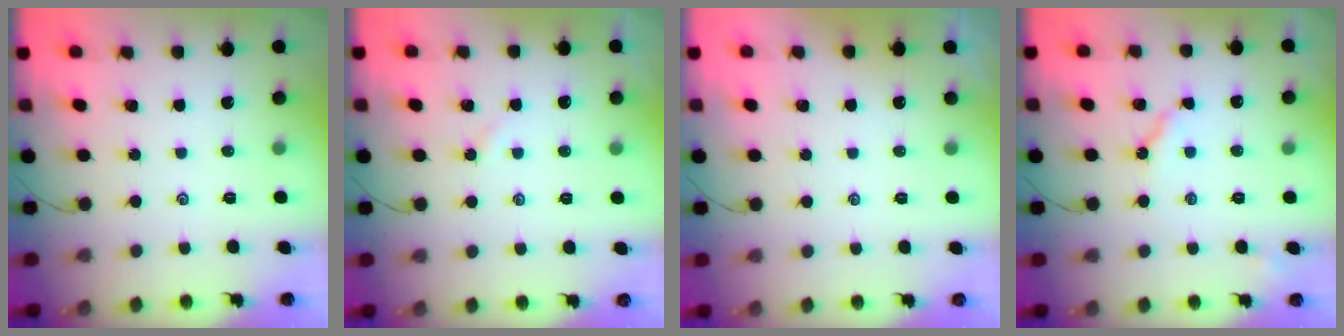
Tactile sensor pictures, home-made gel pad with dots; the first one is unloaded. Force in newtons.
{"total": 2.2, "press": 2.2, "slide": 0.3}
{"total": 1.2, "press": 1.2, "slide": 0.3}
{"total": 5.8, "press": 5.8, "slide": 0.8}